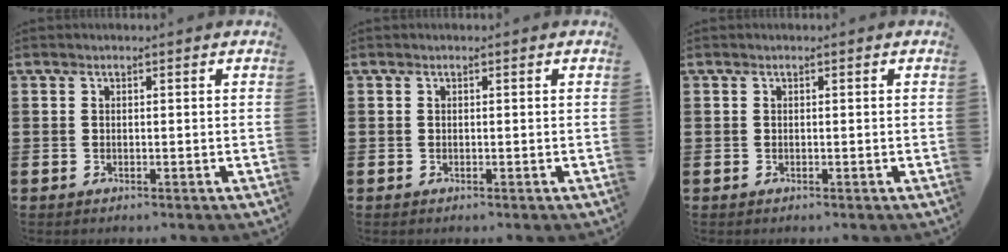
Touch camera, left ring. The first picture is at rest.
{"total": 0.0}
{"total": 0.0}